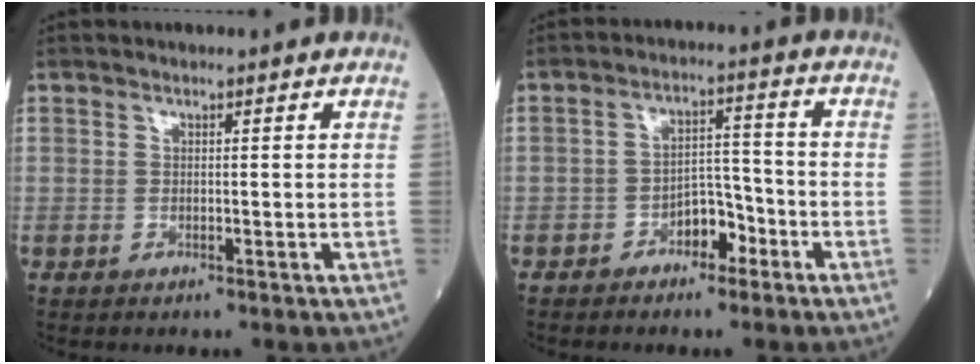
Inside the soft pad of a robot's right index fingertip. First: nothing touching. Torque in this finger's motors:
{"motor_torque": [0.21, -0.07, 0.06, 0.04]}